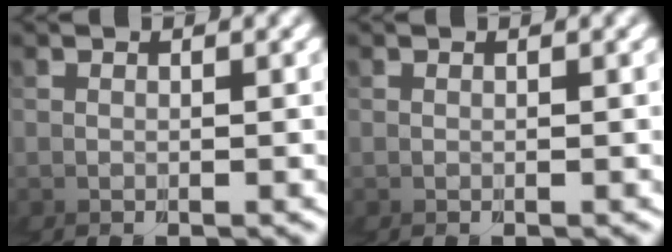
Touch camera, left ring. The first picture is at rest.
{"total": 0.0}